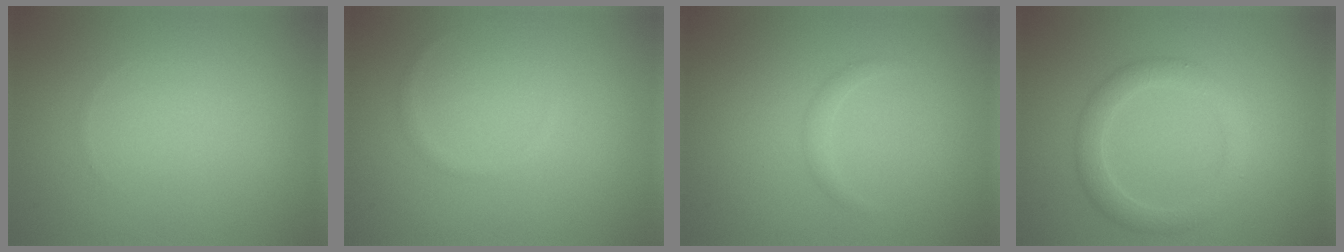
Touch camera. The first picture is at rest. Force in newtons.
{"total": 0.6, "press": 0.6, "slide": 0.1}
{"total": 0.8, "press": 0.8, "slide": 0.0}
{"total": 2.8, "press": 2.8, "slide": 0.1}